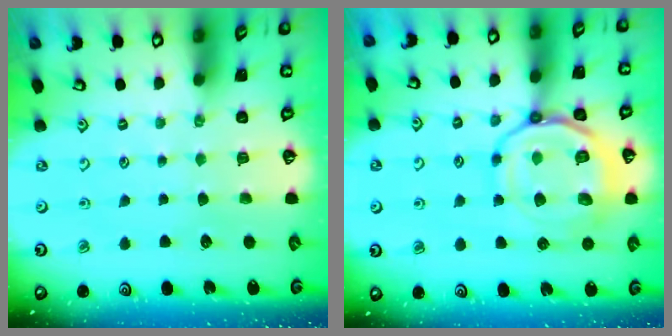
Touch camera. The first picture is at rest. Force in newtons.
{"total": 15.3, "press": 15.3, "slide": 1.4}